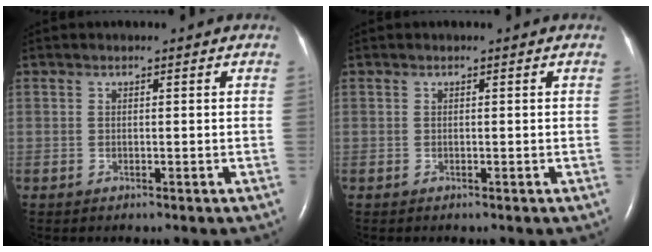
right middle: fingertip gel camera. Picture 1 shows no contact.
{"total": 0.0}